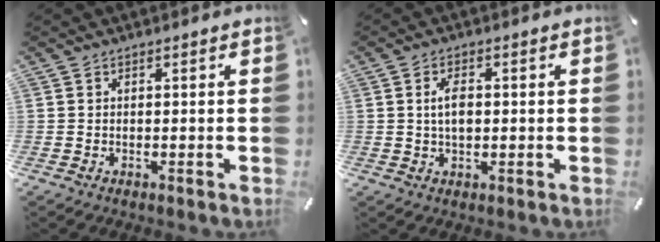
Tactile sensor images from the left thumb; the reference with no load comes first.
{"total": 4.1, "force": [0.3, 2.2, 3.5], "torque": [-0.078, 0.003, 0.000]}